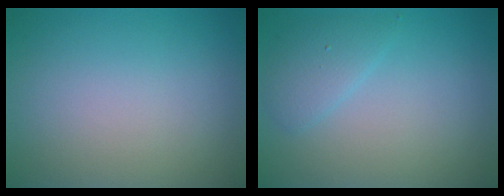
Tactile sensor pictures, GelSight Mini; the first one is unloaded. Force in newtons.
{"total": 1.9, "press": 1.9, "slide": 0.2}